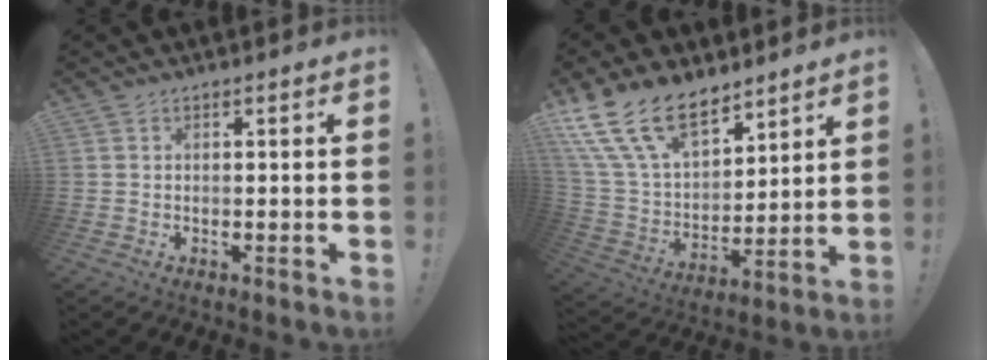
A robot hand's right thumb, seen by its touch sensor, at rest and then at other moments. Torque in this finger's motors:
{"motor_torque": [-0.53, 2.12, 1.48, 1.28, 0.11]}